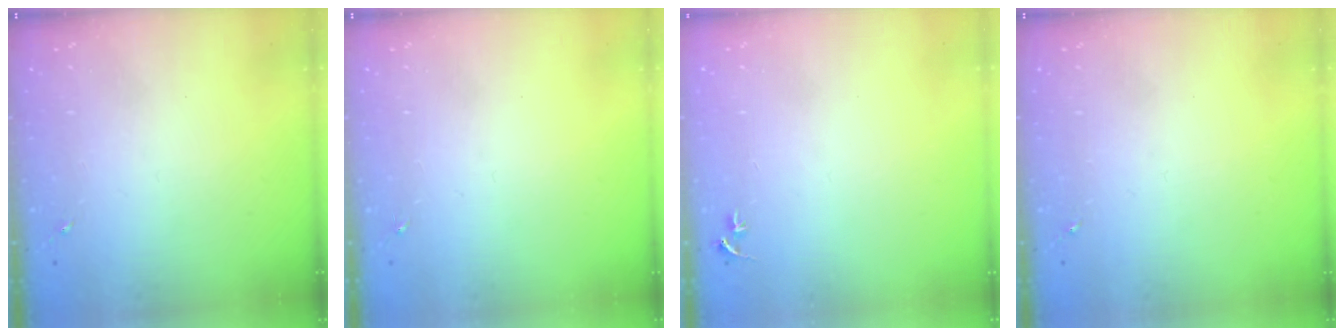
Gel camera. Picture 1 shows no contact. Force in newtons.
{"total": 0.0}
{"total": 2.7, "press": 2.7, "slide": 0.3}
{"total": 0.0}